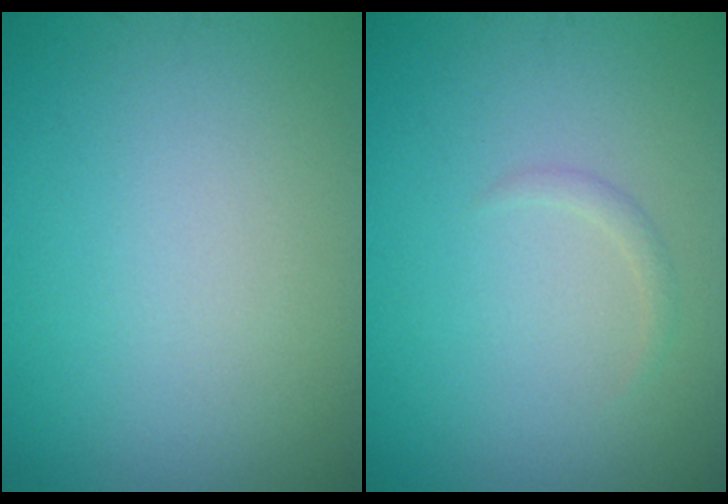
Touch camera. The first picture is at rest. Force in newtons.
{"total": 0.8, "press": 0.8, "slide": 0.0}